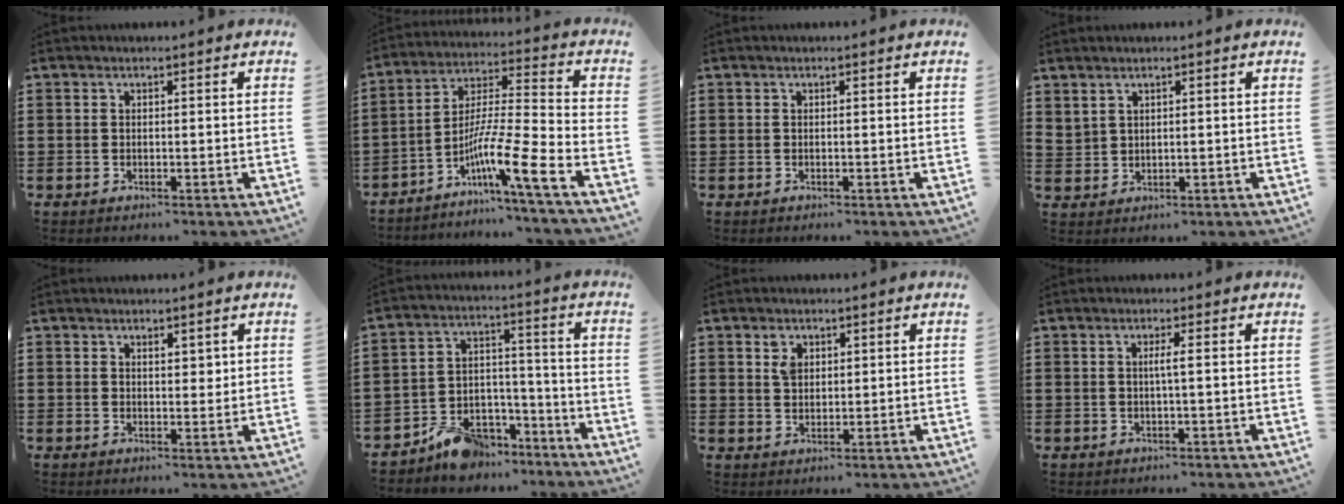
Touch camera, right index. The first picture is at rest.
{"total": 10.3, "force": [-6.3, -0.1, 8.1], "torque": [-0.151, -0.017, -0.125]}
{"total": 0.0}
{"total": 1.5, "force": [1.3, 0.8, 0.5], "torque": [-0.013, 0.003, 0.024]}
{"total": 1.8, "force": [1.1, 1.0, 1.0], "torque": [-0.006, -0.001, 0.017]}
{"total": 8.2, "force": [-7.0, 3.8, 1.9], "torque": [-0.034, 0.039, -0.133]}
{"total": 2.4, "force": [1.2, 1.6, 1.3], "torque": [-0.024, -0.001, 0.021]}
{"total": 1.7, "force": [0.0, -0.2, 1.7], "torque": [-0.032, -0.002, -0.003]}